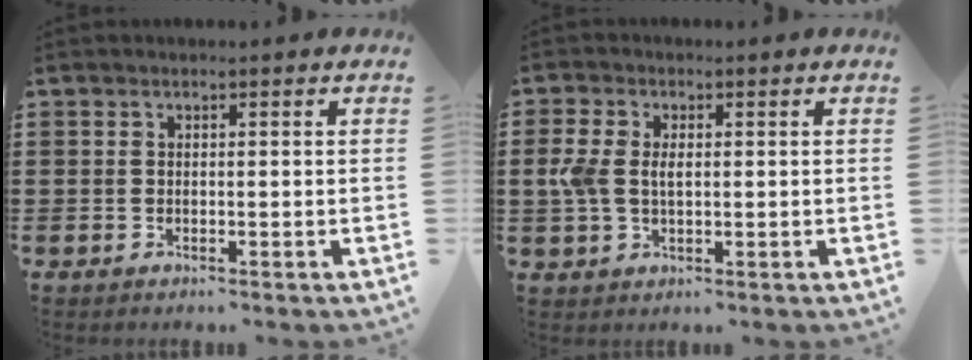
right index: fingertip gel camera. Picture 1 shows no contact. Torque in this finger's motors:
{"motor_torque": [0.39, 0.21, 0.16, 0.06]}